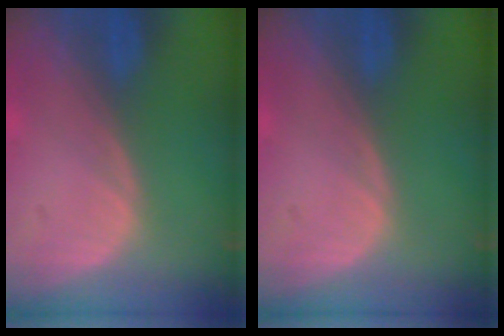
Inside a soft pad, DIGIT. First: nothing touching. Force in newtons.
{"total": 0.0}